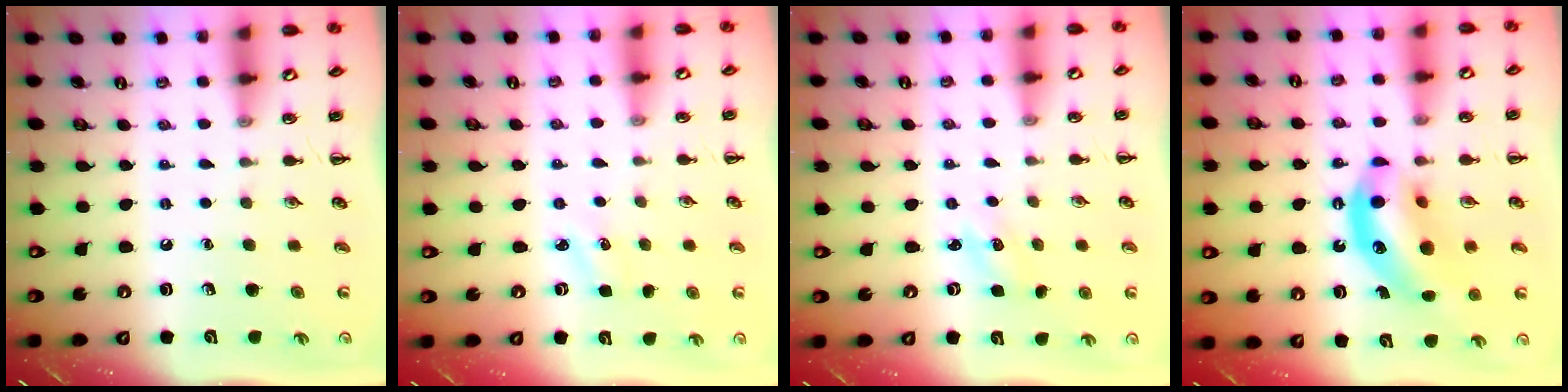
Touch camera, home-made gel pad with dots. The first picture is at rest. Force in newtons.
{"total": 2.7, "press": 2.6, "slide": 0.8}
{"total": 1.8, "press": 1.7, "slide": 0.5}
{"total": 13.5, "press": 13.0, "slide": 3.5}